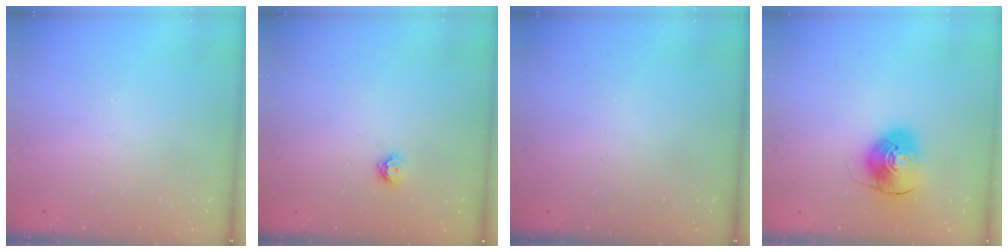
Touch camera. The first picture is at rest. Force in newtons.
{"total": 5.8, "press": 5.8, "slide": 0.7}
{"total": 0.0}
{"total": 9.2, "press": 9.0, "slide": 1.5}